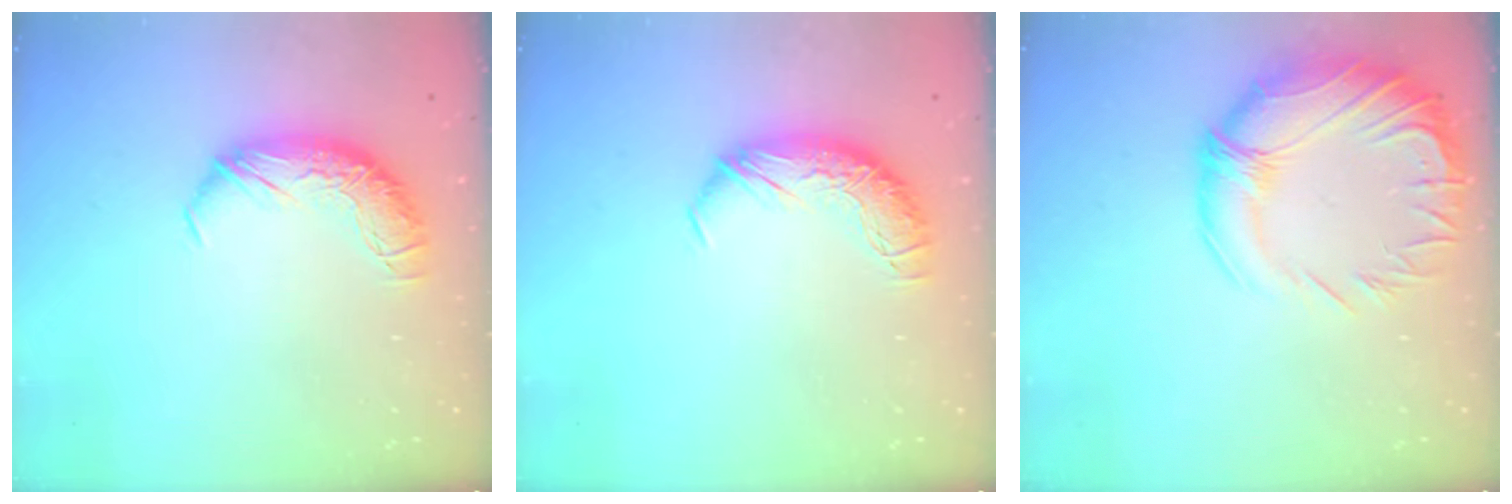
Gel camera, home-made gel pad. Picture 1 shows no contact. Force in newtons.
{"total": 0.0}
{"total": 5.4, "press": 4.7, "slide": 2.6}